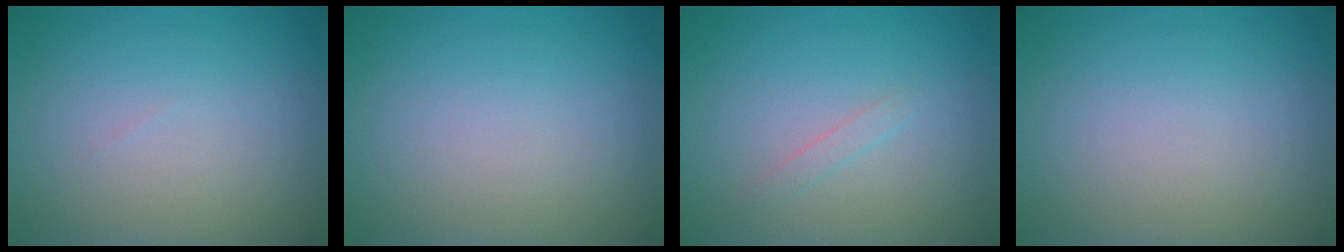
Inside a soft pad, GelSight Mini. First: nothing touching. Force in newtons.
{"total": 0.0}
{"total": 0.8, "press": 0.8, "slide": 0.0}
{"total": 0.0}